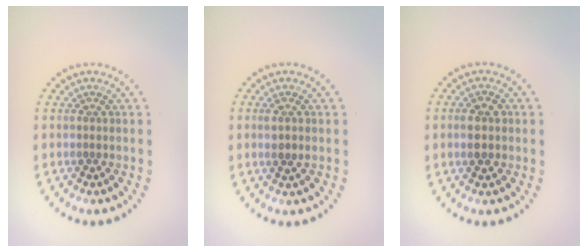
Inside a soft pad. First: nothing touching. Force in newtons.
{"total": 1.0, "press": 0.9, "slide": 0.4}
{"total": 2.8, "press": 2.8, "slide": 0.3}